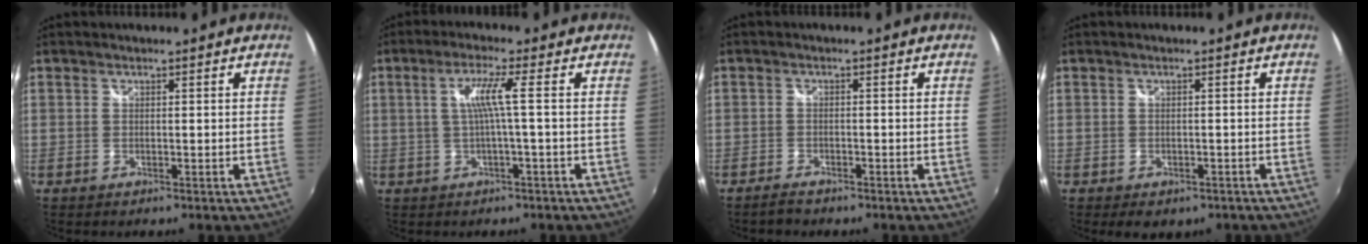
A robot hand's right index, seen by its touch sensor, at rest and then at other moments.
{"total": 4.7, "force": [-0.1, -1.0, 4.6], "torque": [-0.094, 0.001, 0.004]}
{"total": 2.4, "force": [-2.1, 0.8, 0.7], "torque": [-0.025, -0.004, -0.040]}
{"total": 3.9, "force": [-2.3, 2.6, 1.9], "torque": [-0.041, -0.015, -0.025]}